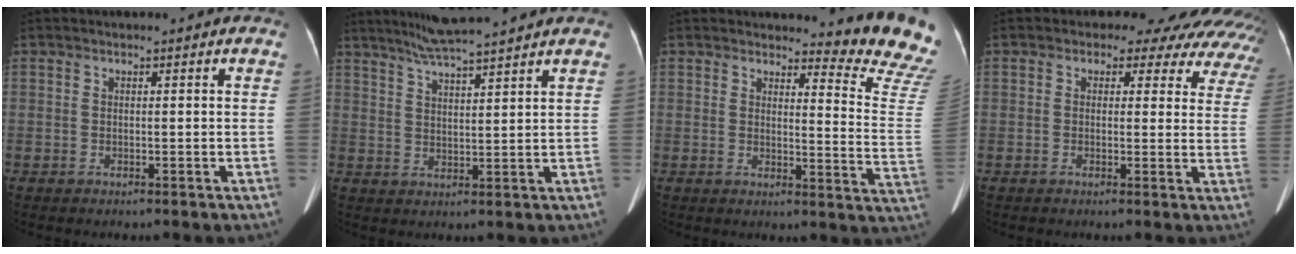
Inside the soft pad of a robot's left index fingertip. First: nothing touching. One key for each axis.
{"total": 9.3, "fx": 8.0, "fy": -0.8, "fz": 4.5, "tx": -0.082, "ty": 0.023, "tz": 0.128}
{"total": 11.9, "fx": 11.8, "fy": -0.9, "fz": 1.5, "tx": -0.006, "ty": -0.140, "tz": 0.108}
{"total": 15.5, "fx": 13.5, "fy": 6.5, "fz": 4.0, "tx": -0.028, "ty": -0.017, "tz": 0.117}